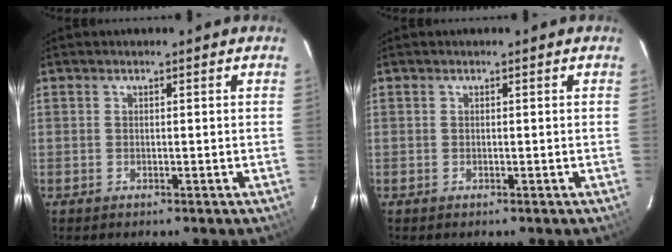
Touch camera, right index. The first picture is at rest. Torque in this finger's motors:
{"motor_torque": [-0.03, 0.03, 0.00, 0.00]}